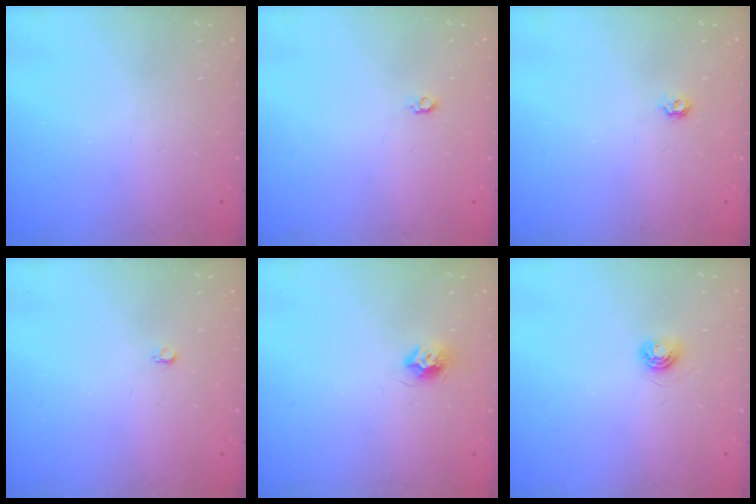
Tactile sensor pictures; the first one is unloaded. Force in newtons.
{"total": 4.0, "press": 4.0, "slide": 0.4}
{"total": 4.6, "press": 4.6, "slide": 0.7}
{"total": 2.6, "press": 2.6, "slide": 0.4}
{"total": 7.4, "press": 7.4, "slide": 0.0}
{"total": 5.0, "press": 4.9, "slide": 0.6}